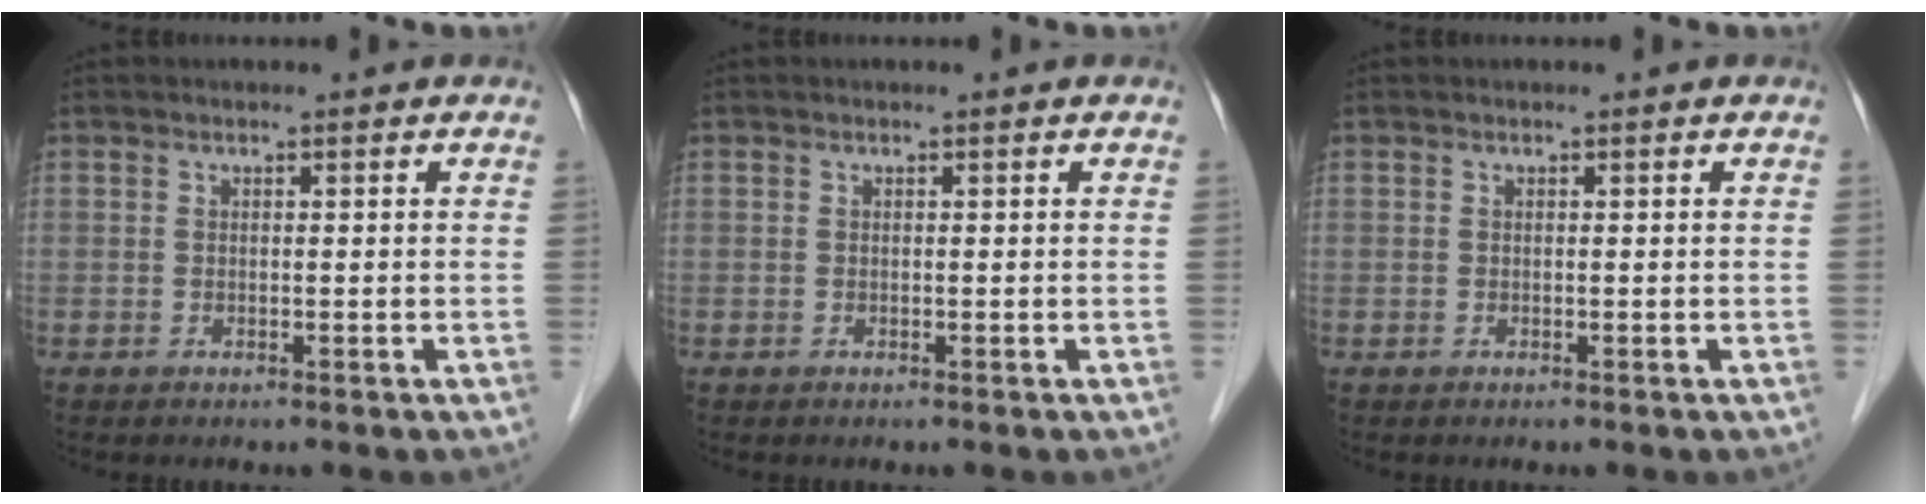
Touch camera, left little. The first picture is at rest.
{"total": 0.0}
{"total": 0.0}